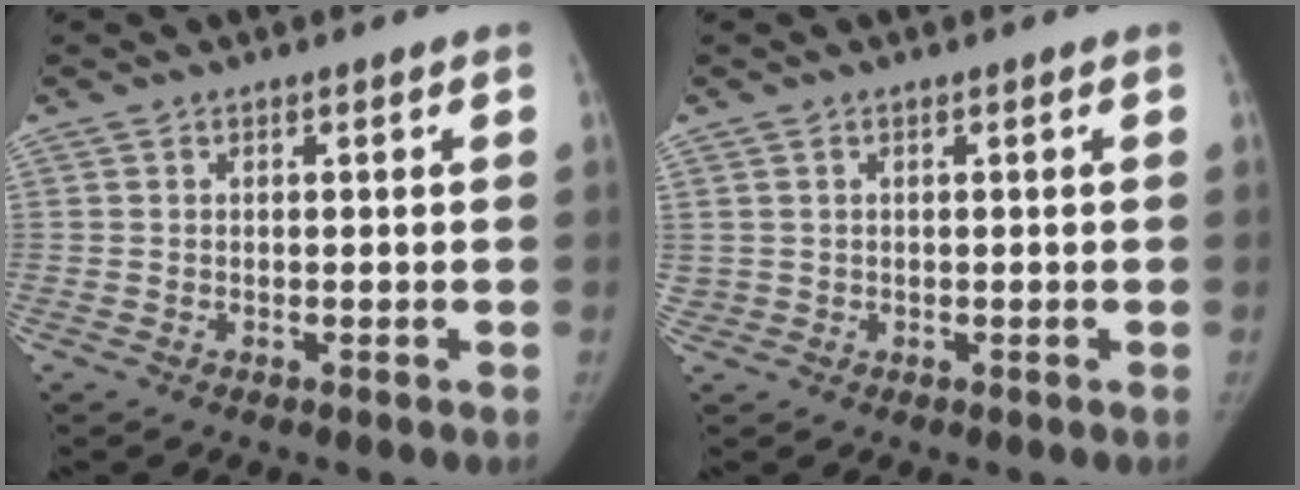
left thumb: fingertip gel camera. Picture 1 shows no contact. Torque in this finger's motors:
{"motor_torque": [-0.13, 0.39, -0.46, 0.35, -0.06]}